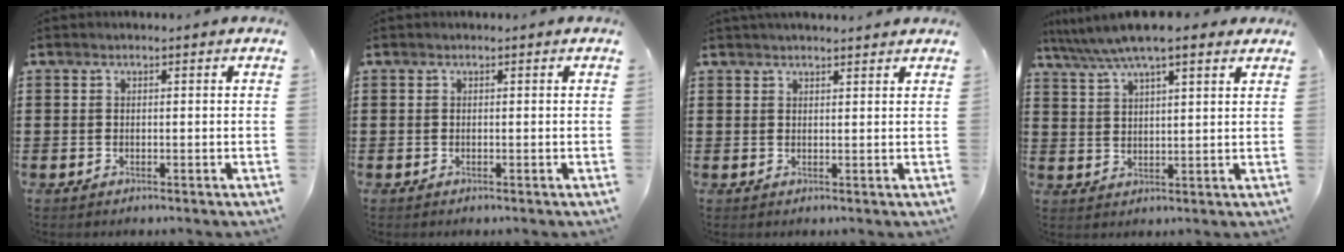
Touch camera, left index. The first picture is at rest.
{"total": 0.0}
{"total": 1.6, "force": [1.5, 0.2, 0.3], "torque": [-0.008, 0.002, 0.030]}
{"total": 7.2, "force": [5.8, 1.1, 4.2], "torque": [-0.097, -0.011, 0.101]}